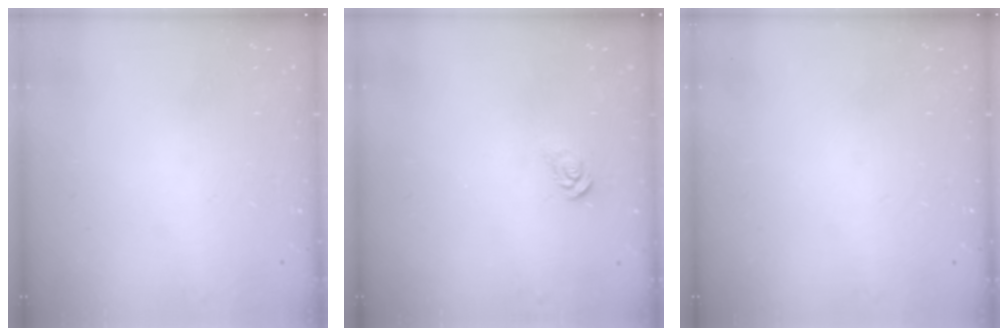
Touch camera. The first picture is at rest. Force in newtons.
{"total": 4.3, "press": 4.3, "slide": 0.4}
{"total": 0.0}